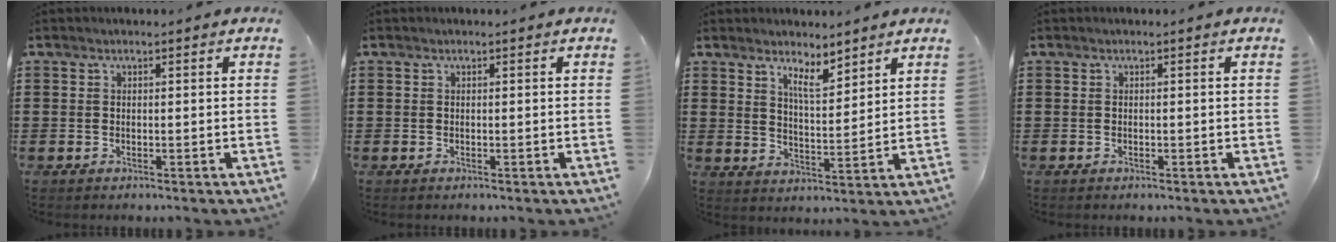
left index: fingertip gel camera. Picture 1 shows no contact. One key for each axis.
{"total": 0.0}
{"total": 5.4, "fx": 4.6, "fy": 1.3, "fz": 2.5, "tx": -0.044, "ty": -0.022, "tz": 0.078}
{"total": 0.0}